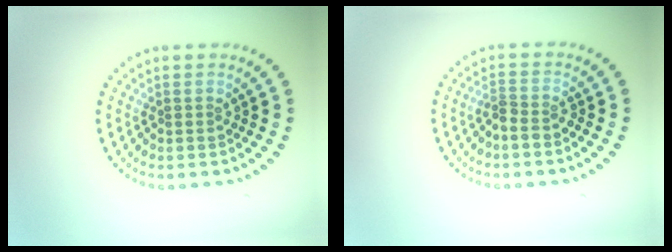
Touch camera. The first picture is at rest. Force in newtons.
{"total": 1.4, "press": 1.0, "slide": 0.9}